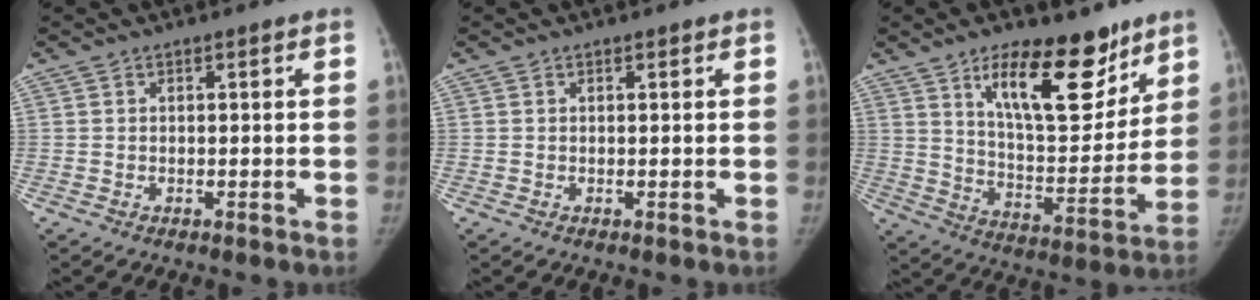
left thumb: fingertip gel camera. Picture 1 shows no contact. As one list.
[{"total": 0.0}, {"total": 19.1, "force": [11.7, 8.1, 12.8], "torque": [-0.139, -0.081, 0.193]}]